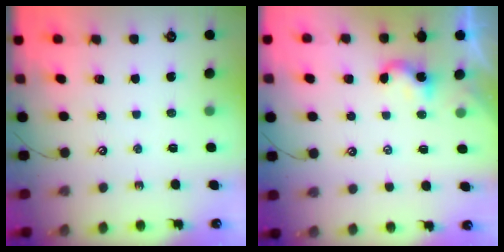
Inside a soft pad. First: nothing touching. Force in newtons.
{"total": 2.8, "press": 2.7, "slide": 0.3}